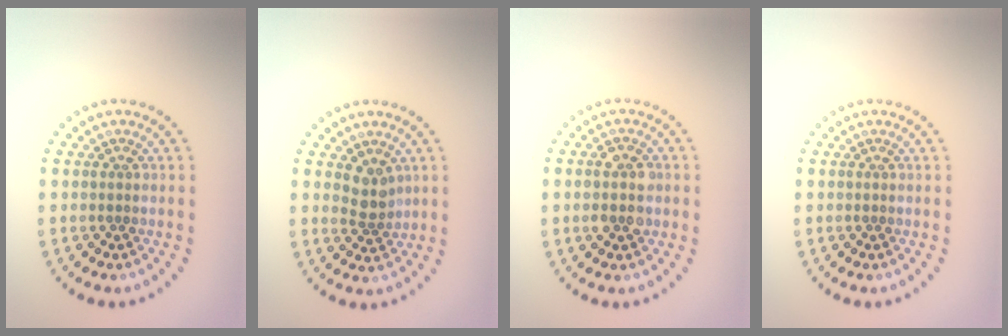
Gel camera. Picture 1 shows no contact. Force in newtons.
{"total": 2.2, "press": 1.7, "slide": 1.3}
{"total": 2.7, "press": 2.7, "slide": 0.2}
{"total": 0.0}